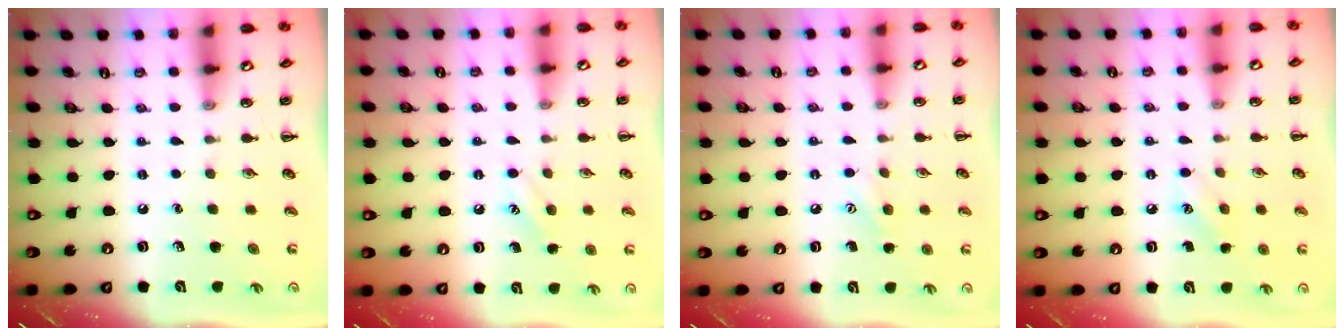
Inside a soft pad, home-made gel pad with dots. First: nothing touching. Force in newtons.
{"total": 6.5, "press": 6.3, "slide": 1.8}
{"total": 6.5, "press": 6.3, "slide": 1.5}
{"total": 7.9, "press": 7.7, "slide": 1.6}